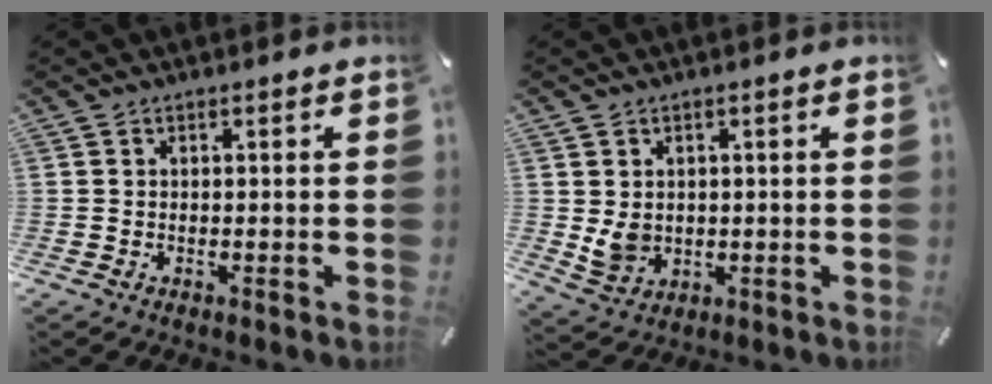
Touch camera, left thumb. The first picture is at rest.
{"total": 5.3, "force": [0.9, 4.7, 2.2], "torque": [-0.050, -0.005, 0.015]}